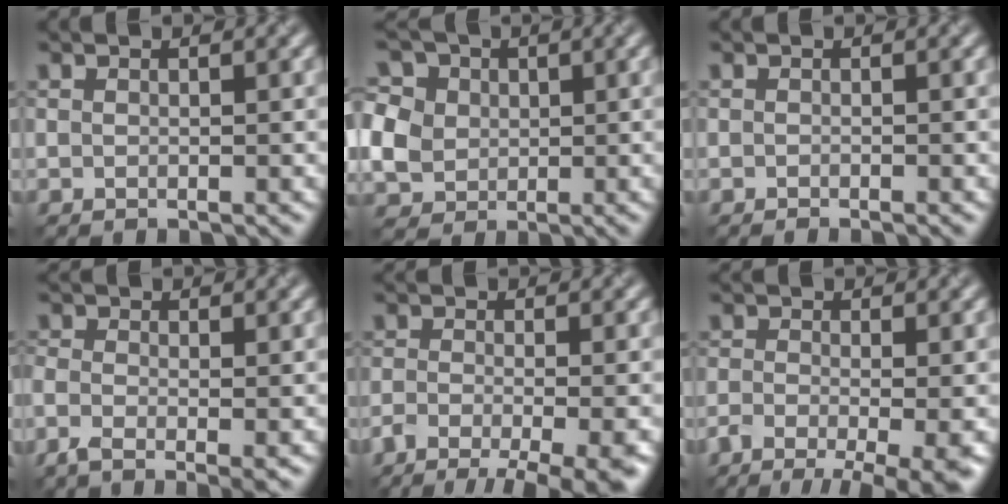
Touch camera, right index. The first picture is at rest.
{"total": 7.9, "force": [1.4, 6.7, 3.9], "torque": [-0.085, 0.031, 0.005]}
{"total": 0.6, "force": [-0.6, 0.0, 0.2], "torque": [-0.002, 0.000, -0.011]}
{"total": 3.3, "force": [-1.7, 1.1, 2.6], "torque": [-0.061, -0.005, -0.042]}
{"total": 9.3, "force": [-6.9, 2.7, 5.7], "torque": [-0.096, -0.031, -0.097]}
{"total": 8.8, "force": [-5.8, 2.8, 6.0], "torque": [-0.106, -0.031, -0.084]}